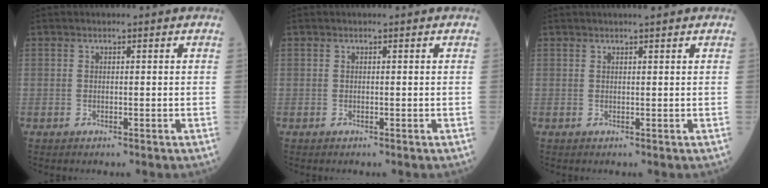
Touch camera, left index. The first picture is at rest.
{"total": 0.0}
{"total": 1.8, "force": [1.4, 0.0, 1.1], "torque": [-0.013, 0.008, 0.022]}